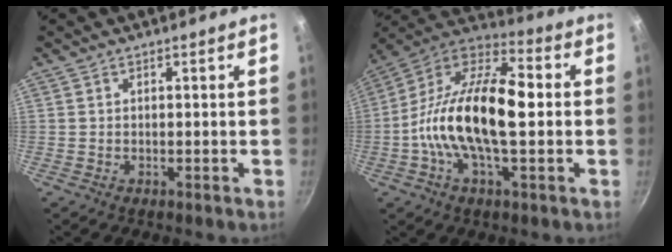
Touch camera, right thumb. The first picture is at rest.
{"total": 21.0, "force": [-0.7, 9.6, 18.7], "torque": [-0.332, 0.035, -0.039]}